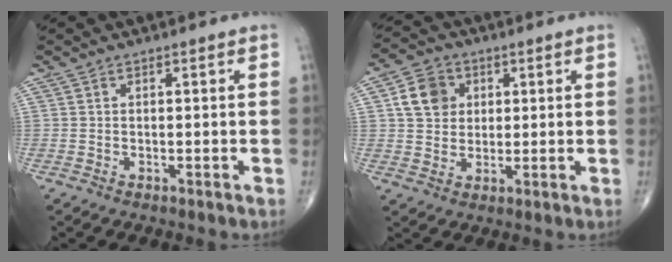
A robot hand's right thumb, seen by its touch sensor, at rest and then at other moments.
{"total": 7.6, "force": [2.1, 6.4, 3.5], "torque": [-0.042, -0.001, 0.034]}